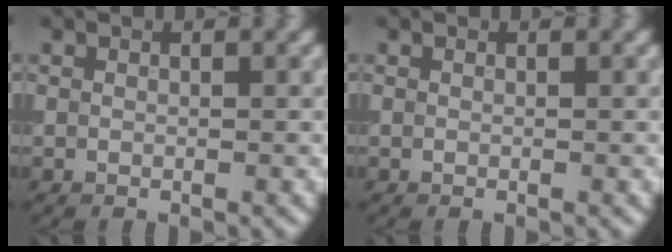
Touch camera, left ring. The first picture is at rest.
{"total": 0.0}